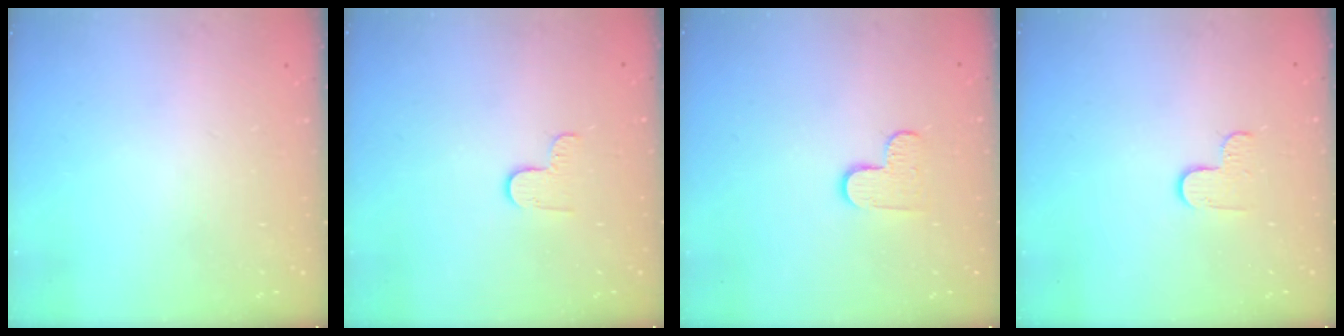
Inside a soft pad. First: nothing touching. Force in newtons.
{"total": 3.8, "press": 3.8, "slide": 0.5}
{"total": 6.2, "press": 6.2, "slide": 0.5}
{"total": 3.8, "press": 3.8, "slide": 0.4}